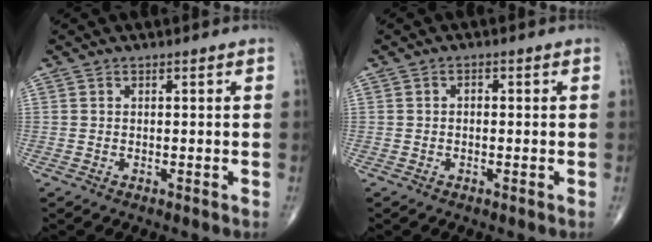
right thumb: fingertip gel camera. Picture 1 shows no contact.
{"total": 1.0, "force": [0.0, 0.7, 0.8], "torque": [-0.008, 0.005, -0.003]}